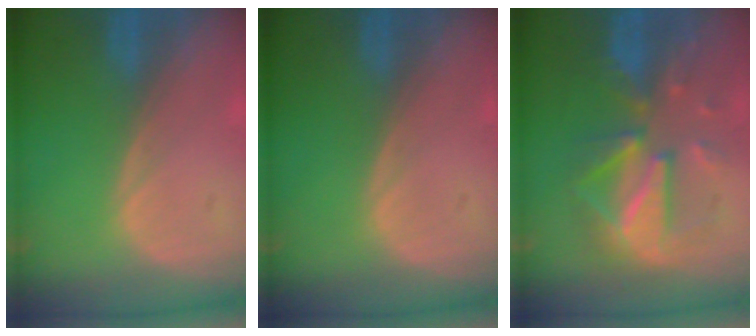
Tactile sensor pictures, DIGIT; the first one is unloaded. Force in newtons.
{"total": 0.0}
{"total": 9.3, "press": 9.3, "slide": 0.5}